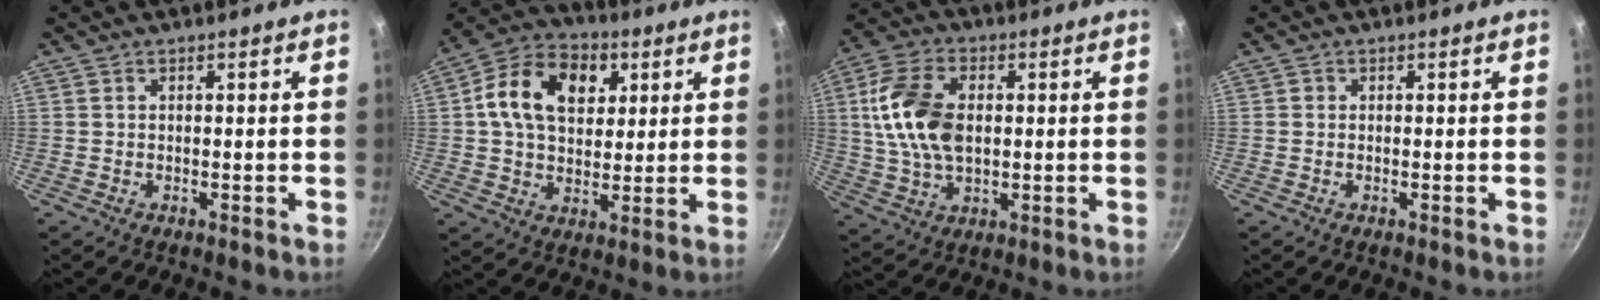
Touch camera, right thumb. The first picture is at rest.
{"total": 15.7, "force": [4.4, 11.2, 10.2], "torque": [-0.145, 0.007, 0.059]}
{"total": 14.1, "force": [1.4, 8.8, 10.9], "torque": [-0.199, 0.007, 0.023]}
{"total": 0.6, "force": [0.0, 0.6, 0.1], "torque": [0.003, 0.002, -0.003]}